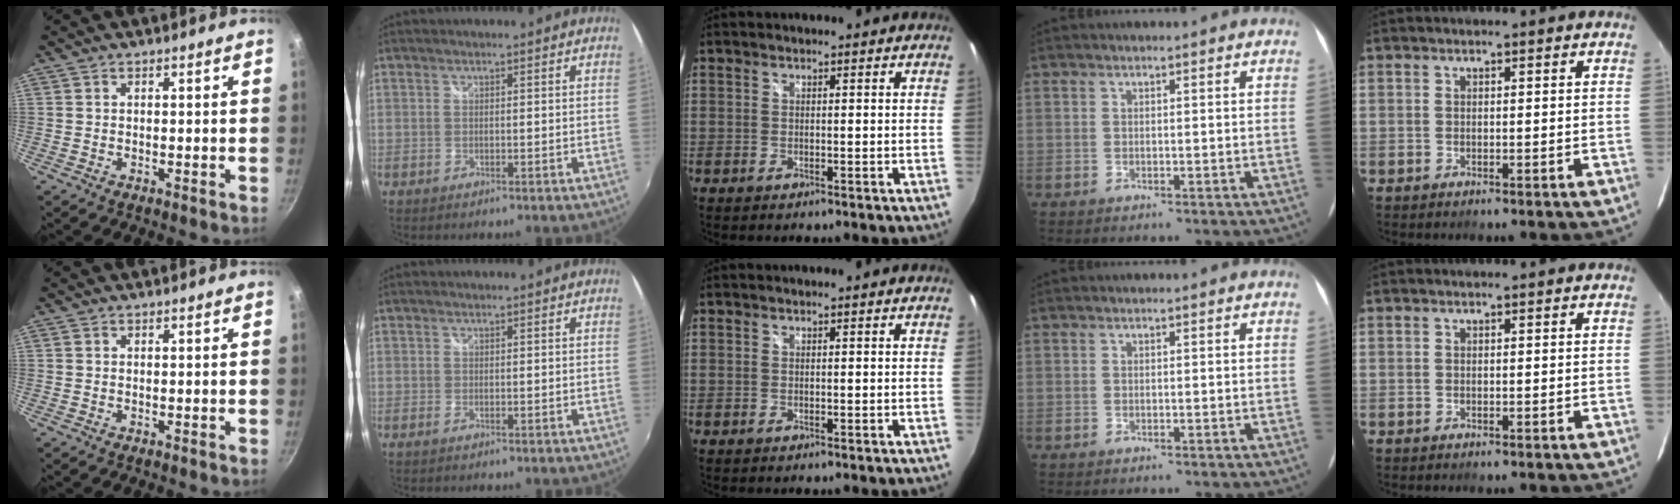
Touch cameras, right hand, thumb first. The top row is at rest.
{}